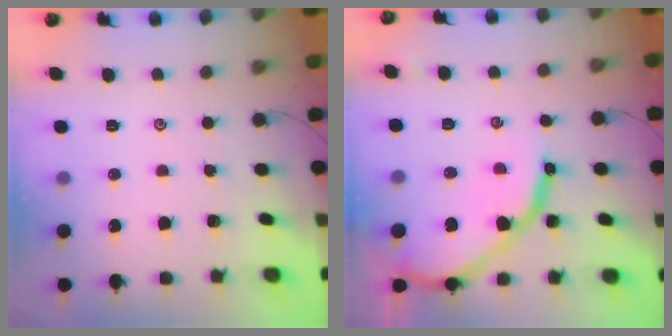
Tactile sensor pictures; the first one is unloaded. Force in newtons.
{"total": 13.8, "press": 13.7, "slide": 1.6}